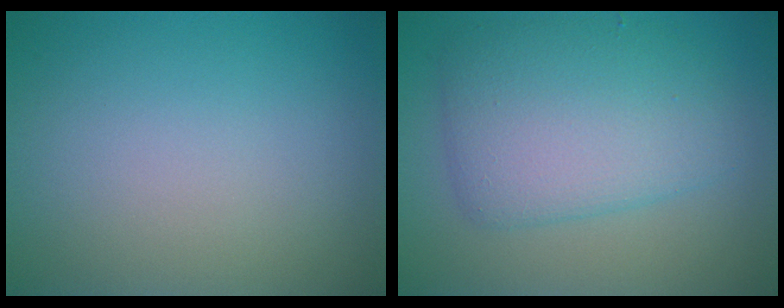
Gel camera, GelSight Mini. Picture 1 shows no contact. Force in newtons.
{"total": 6.3, "press": 6.2, "slide": 0.1}